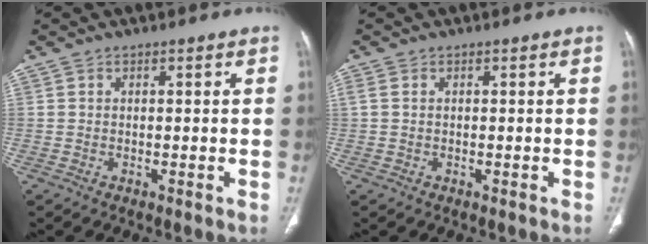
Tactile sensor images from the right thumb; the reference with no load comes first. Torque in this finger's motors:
{"motor_torque": [0.62, 0.72, 0.38, -0.46, 0.13]}